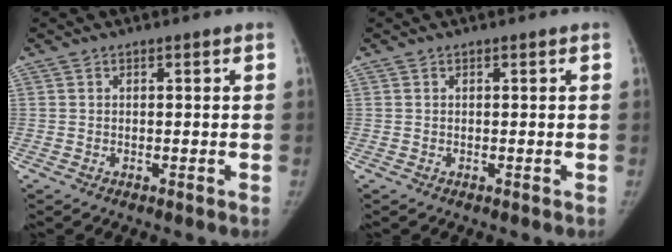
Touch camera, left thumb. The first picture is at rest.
{"total": 0.0}